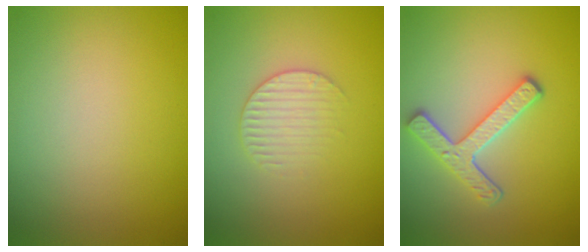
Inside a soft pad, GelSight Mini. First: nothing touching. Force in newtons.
{"total": 2.2, "press": 2.1, "slide": 0.5}
{"total": 3.8, "press": 3.1, "slide": 2.1}